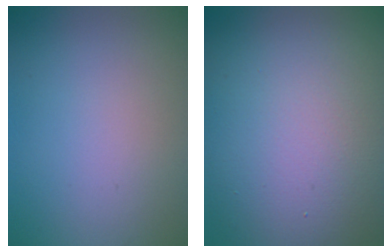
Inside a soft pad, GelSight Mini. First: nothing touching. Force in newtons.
{"total": 17.8, "press": 17.7, "slide": 1.1}